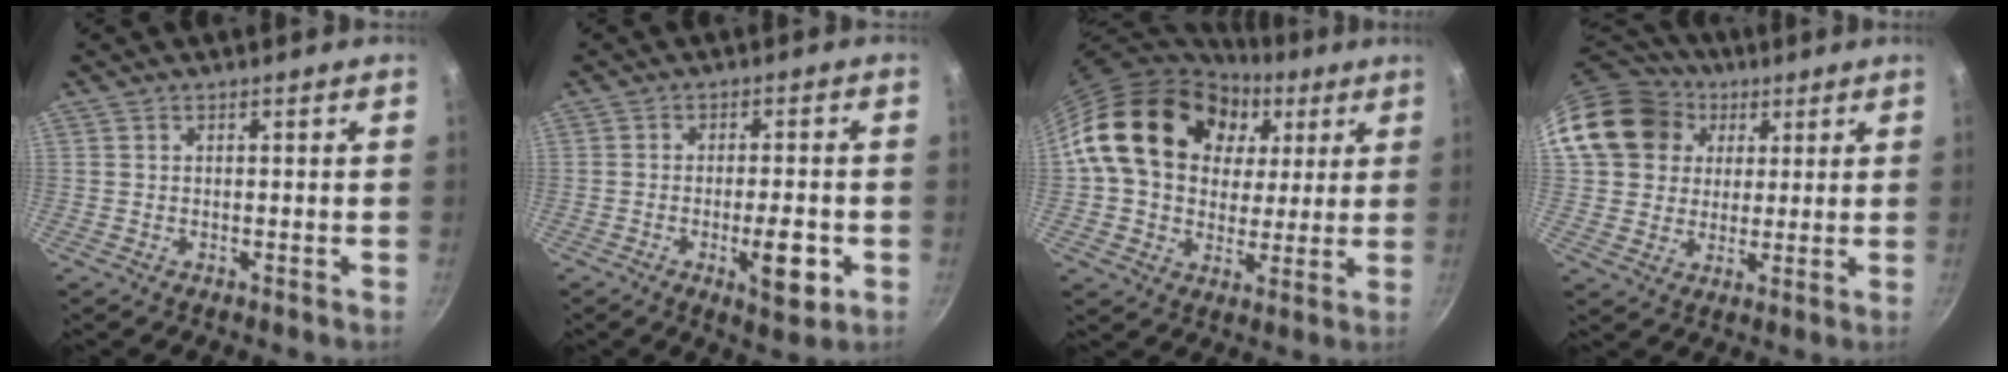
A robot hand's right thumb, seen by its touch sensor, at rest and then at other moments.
{"total": 7.8, "force": [-2.5, 2.6, 7.0], "torque": [-0.089, 0.008, -0.031]}
{"total": 21.9, "force": [6.7, 16.7, 12.4], "torque": [-0.192, 0.014, 0.111]}
{"total": 16.4, "force": [5.0, 14.0, 6.7], "torque": [-0.114, 0.025, 0.086]}